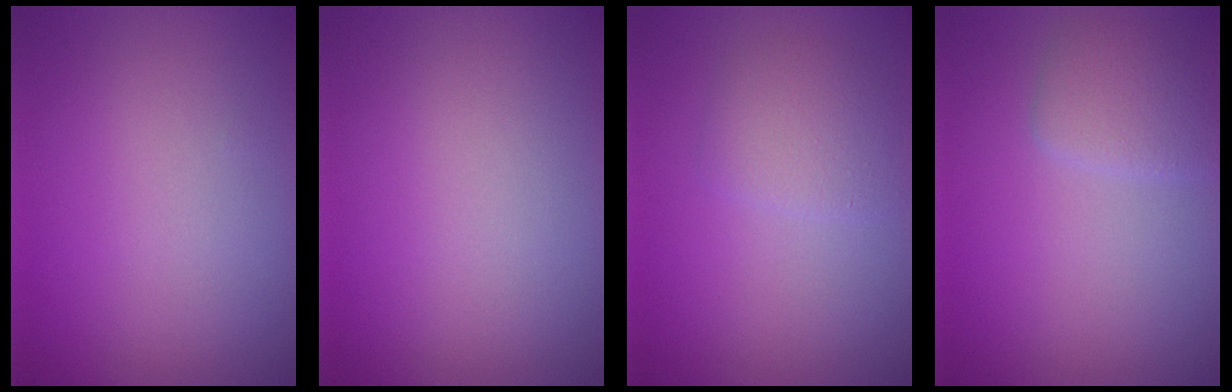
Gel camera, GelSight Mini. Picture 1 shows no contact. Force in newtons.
{"total": 0.0}
{"total": 2.2, "press": 2.2, "slide": 0.1}
{"total": 2.2, "press": 2.2, "slide": 0.1}